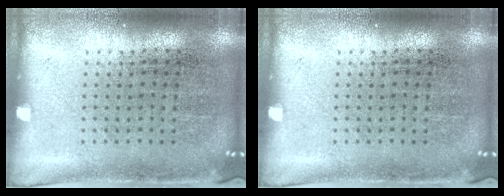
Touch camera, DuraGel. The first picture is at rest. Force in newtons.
{"total": 0.0}